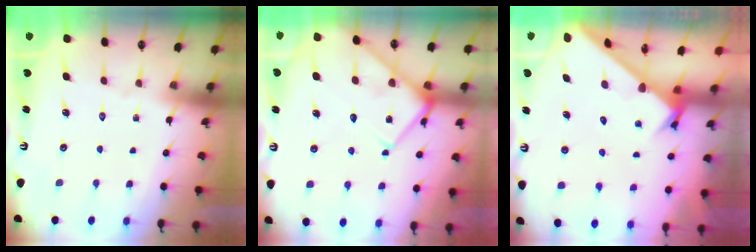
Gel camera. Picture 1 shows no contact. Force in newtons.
{"total": 13.3, "press": 13.2, "slide": 1.3}
{"total": 2.8, "press": 2.8, "slide": 0.3}